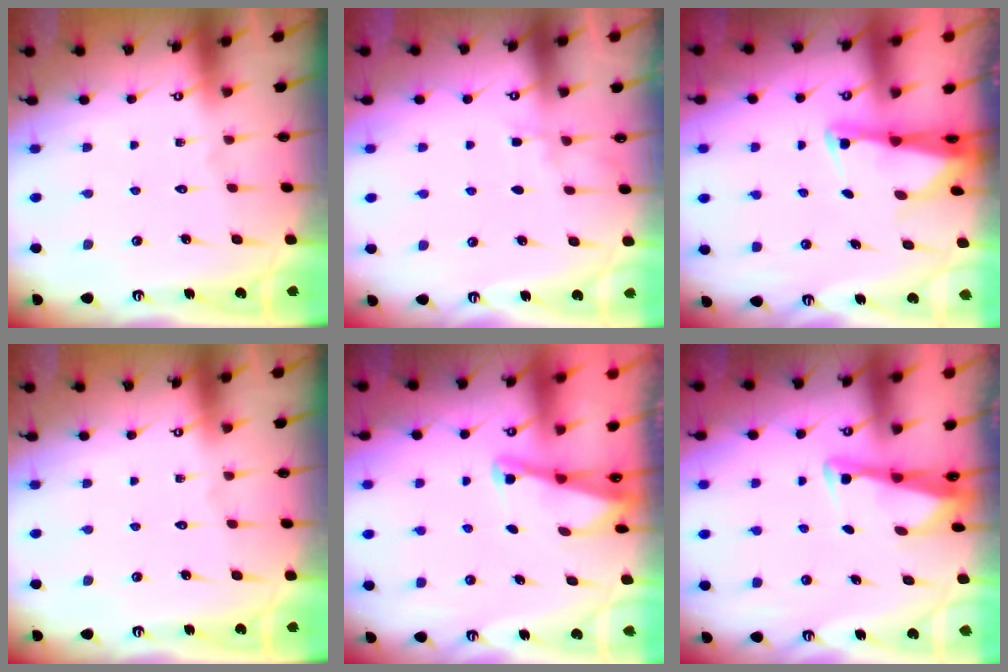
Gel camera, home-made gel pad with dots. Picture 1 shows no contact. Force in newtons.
{"total": 4.0, "press": 4.0, "slide": 0.5}
{"total": 3.3, "press": 3.3, "slide": 0.5}
{"total": 0.0}
{"total": 2.0, "press": 2.0, "slide": 0.3}
{"total": 3.1, "press": 3.1, "slide": 0.5}